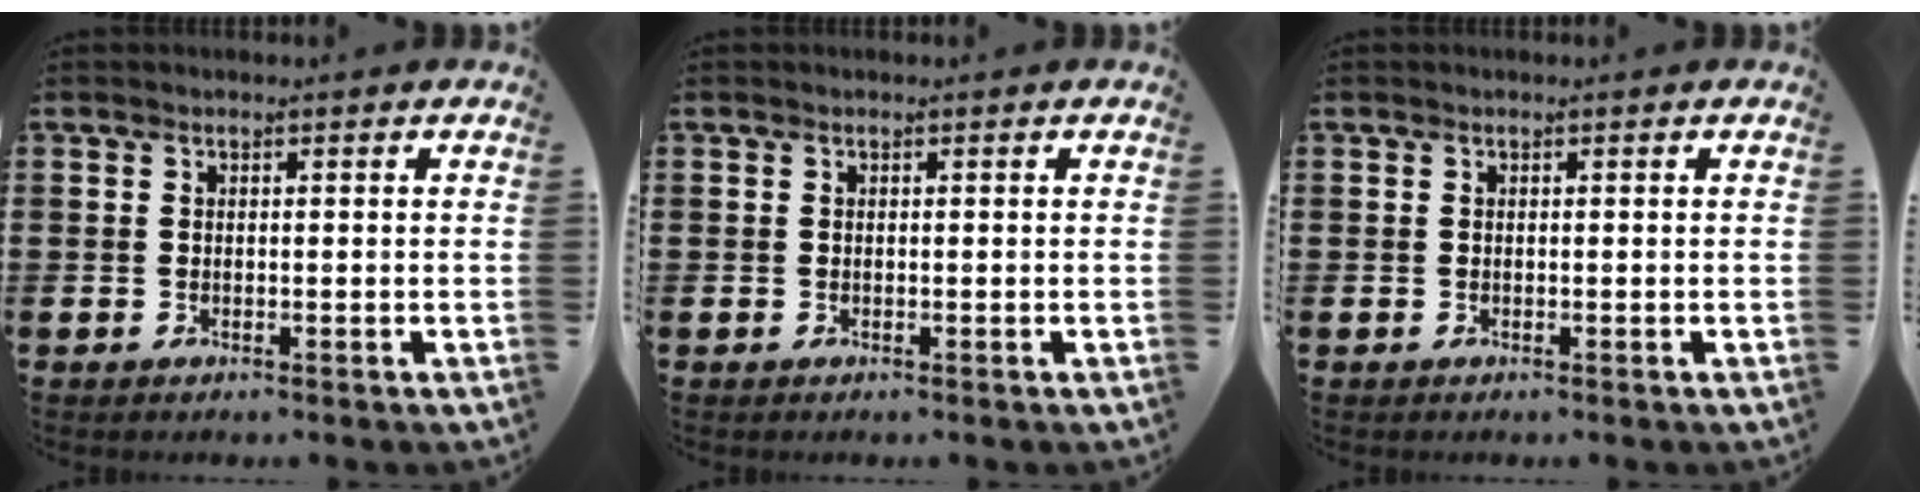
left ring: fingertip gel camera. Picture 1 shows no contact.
{"total": 0.0}
{"total": 0.0}